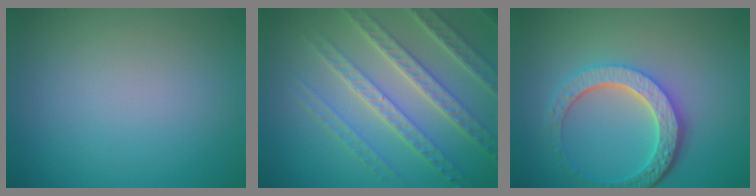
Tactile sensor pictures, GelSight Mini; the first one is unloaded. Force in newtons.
{"total": 7.0, "press": 5.4, "slide": 4.5}
{"total": 5.7, "press": 4.2, "slide": 3.8}